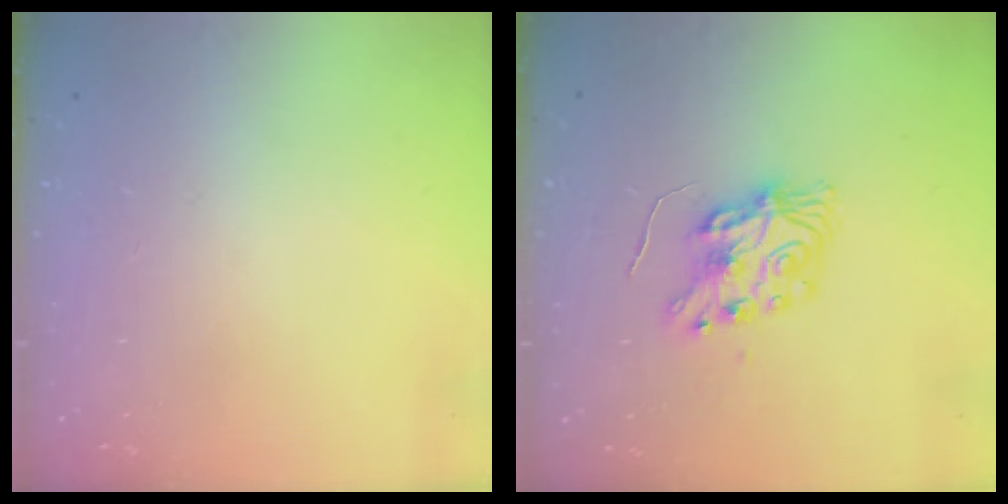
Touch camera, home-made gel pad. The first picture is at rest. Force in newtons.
{"total": 8.1, "press": 8.1, "slide": 0.2}